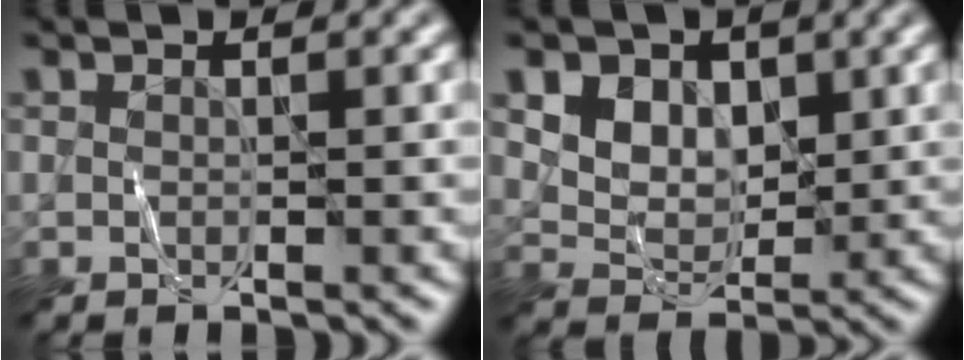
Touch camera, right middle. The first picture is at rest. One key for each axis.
{"total": 7.4, "fx": 3.6, "fy": 5.4, "fz": 3.5, "tx": -0.074, "ty": 0.008, "tz": 0.062}